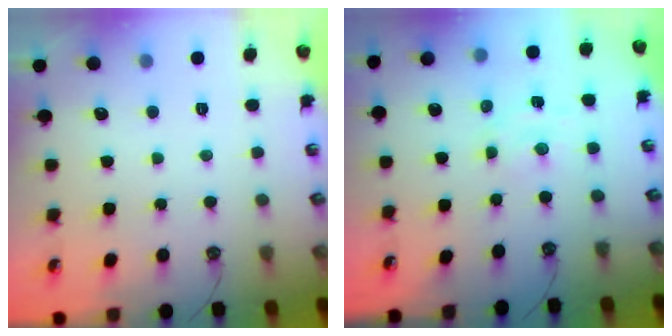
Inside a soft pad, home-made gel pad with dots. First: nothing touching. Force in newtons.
{"total": 1.9, "press": 1.9, "slide": 0.3}